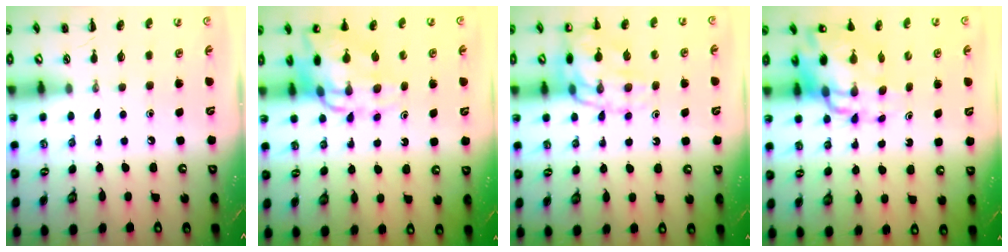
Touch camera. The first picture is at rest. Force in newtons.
{"total": 13.2, "press": 12.7, "slide": 3.5}
{"total": 14.0, "press": 13.8, "slide": 2.4}
{"total": 14.2, "press": 13.6, "slide": 4.1}